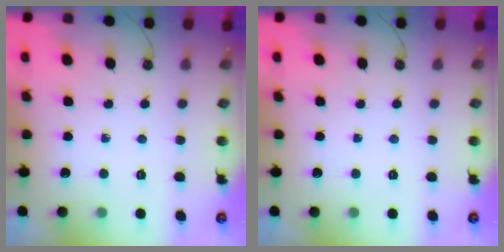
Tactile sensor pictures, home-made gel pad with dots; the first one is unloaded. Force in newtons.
{"total": 0.0}